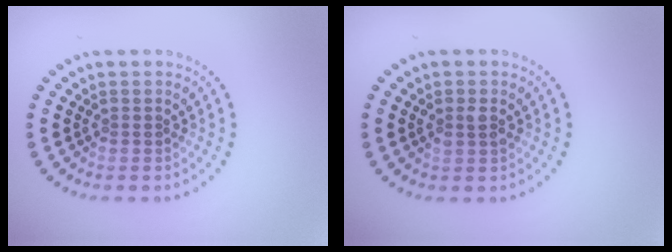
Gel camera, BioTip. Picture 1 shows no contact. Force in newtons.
{"total": 1.3, "press": 1.3, "slide": 0.4}